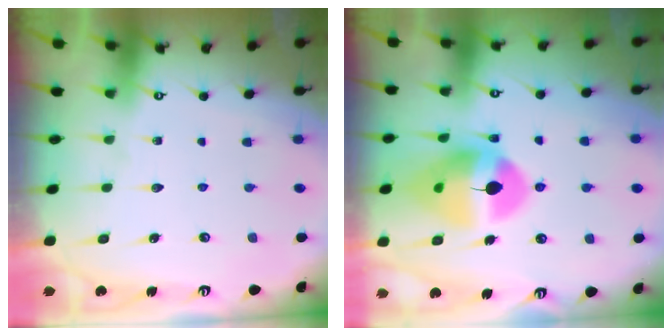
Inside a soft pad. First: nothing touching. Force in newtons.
{"total": 13.6, "press": 13.5, "slide": 1.7}